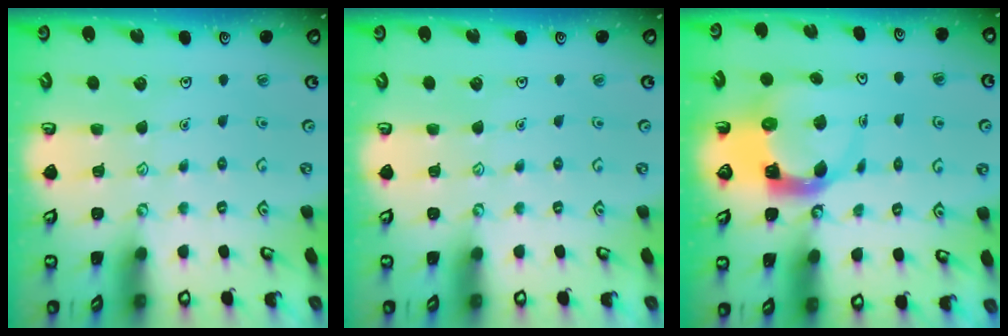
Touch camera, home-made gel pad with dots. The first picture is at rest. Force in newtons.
{"total": 0.0}
{"total": 4.3, "press": 4.3, "slide": 0.6}